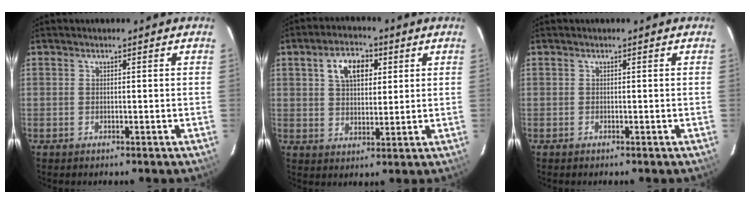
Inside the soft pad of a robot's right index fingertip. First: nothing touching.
{"total": 8.0, "force": [3.1, 4.8, 5.5], "torque": [-0.094, 0.025, 0.057]}
{"total": 0.0}